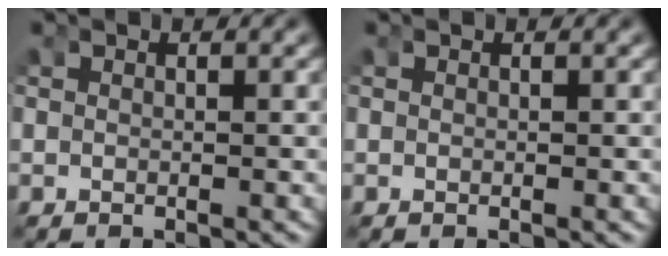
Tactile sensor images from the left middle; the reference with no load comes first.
{"total": 0.0}